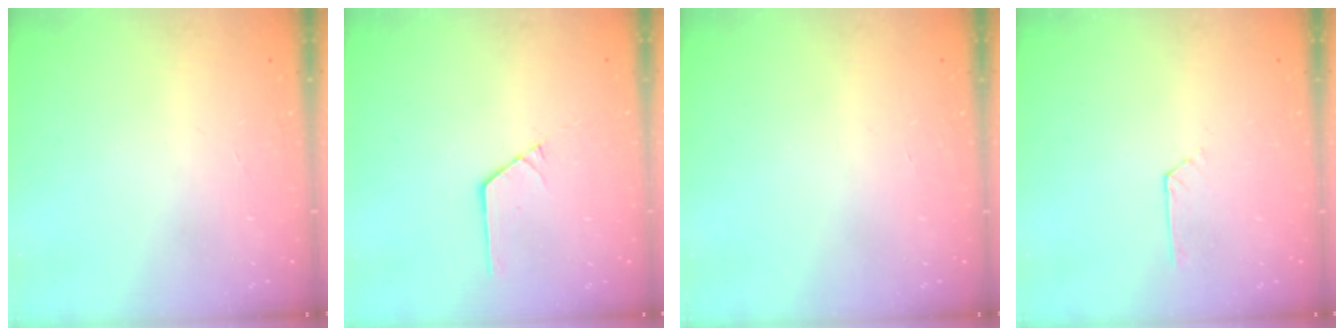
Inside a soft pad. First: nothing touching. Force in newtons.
{"total": 1.4, "press": 1.4, "slide": 0.2}
{"total": 0.0}
{"total": 2.0, "press": 2.0, "slide": 0.2}